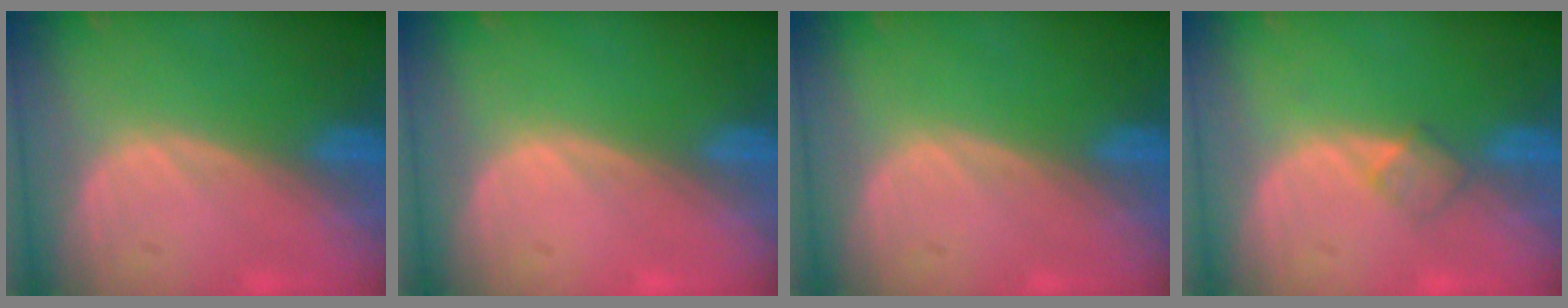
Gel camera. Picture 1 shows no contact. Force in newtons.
{"total": 0.0}
{"total": 0.0}
{"total": 2.0, "press": 2.0, "slide": 0.2}